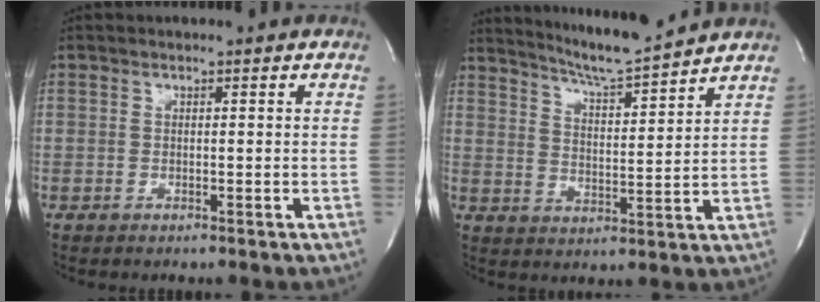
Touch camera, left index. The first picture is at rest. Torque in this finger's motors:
{"motor_torque": [-0.11, 0.07, 0.37, 0.09]}